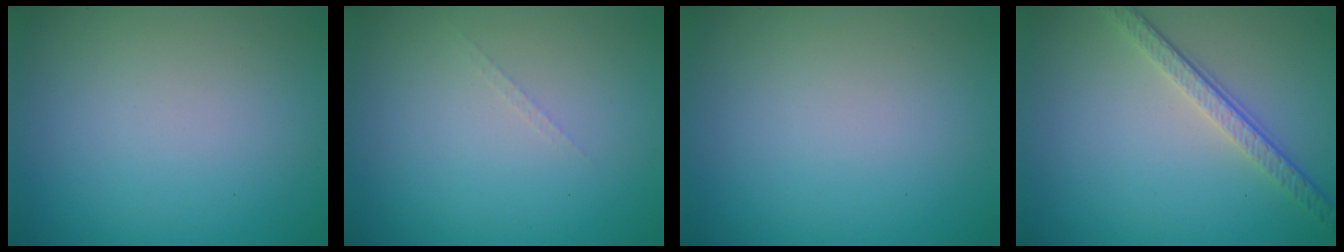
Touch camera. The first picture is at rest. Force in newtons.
{"total": 0.6, "press": 0.6, "slide": 0.1}
{"total": 0.0}
{"total": 3.6, "press": 2.6, "slide": 2.4}